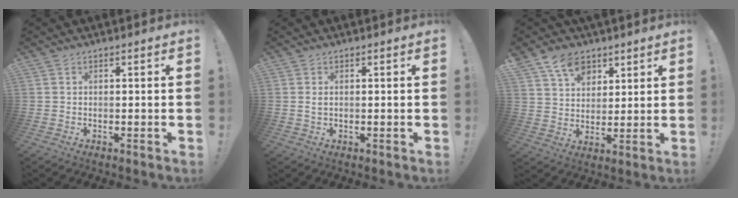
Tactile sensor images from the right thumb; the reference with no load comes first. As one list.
[{"total": 1.1, "force": [0.3, 0.5, 0.9], "torque": [-0.012, 0.001, 0.004]}, {"total": 10.1, "force": [6.5, 6.5, 4.0], "torque": [-0.069, -0.033, 0.128]}]